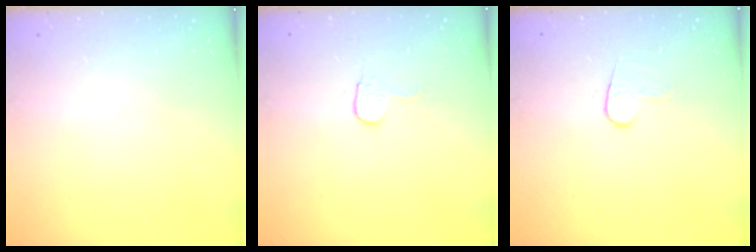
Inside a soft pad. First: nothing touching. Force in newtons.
{"total": 3.2, "press": 3.2, "slide": 0.3}
{"total": 6.0, "press": 6.0, "slide": 0.4}